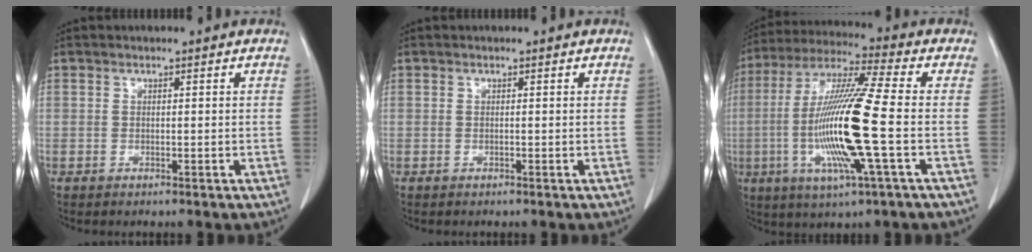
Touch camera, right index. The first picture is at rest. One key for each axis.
{"total": 0.0}
{"total": 17.4, "fx": -3.1, "fy": 0.1, "fz": 17.1, "tx": -0.351, "ty": -0.010, "tz": -0.067}